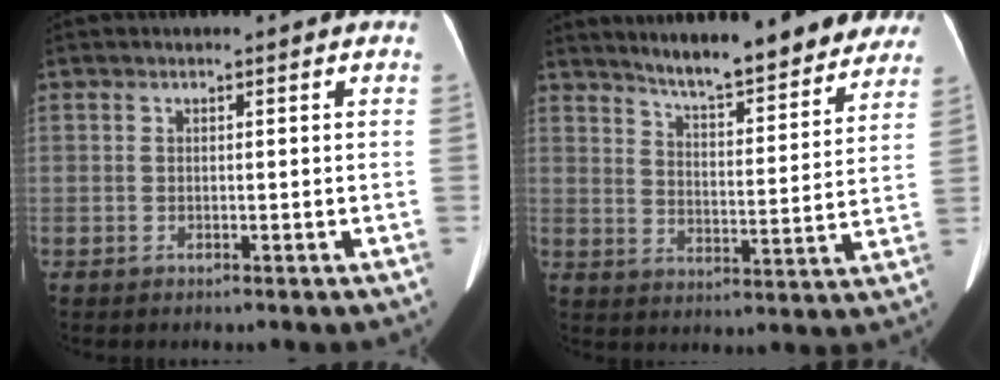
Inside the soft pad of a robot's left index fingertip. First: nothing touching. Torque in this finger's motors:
{"motor_torque": [0.59, -0.84, 0.34, 0.02]}